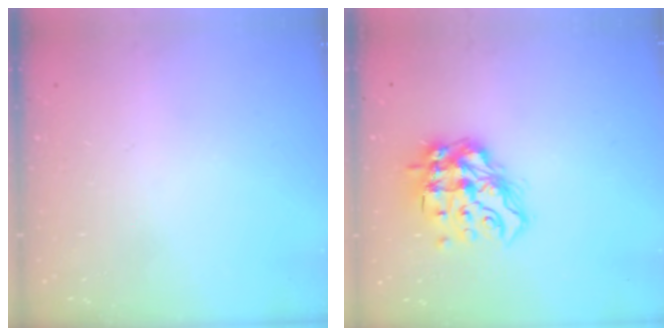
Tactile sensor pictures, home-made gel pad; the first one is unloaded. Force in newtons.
{"total": 14.6, "press": 14.5, "slide": 1.7}